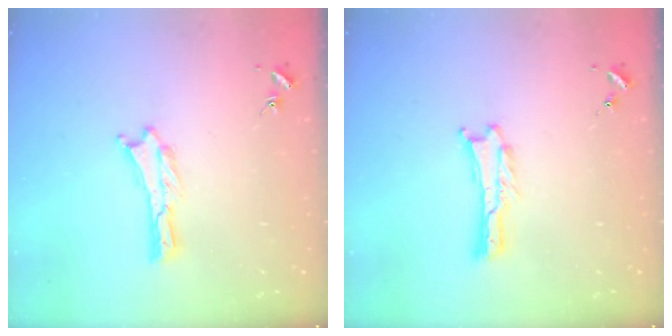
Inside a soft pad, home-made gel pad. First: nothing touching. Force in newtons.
{"total": 0.0}